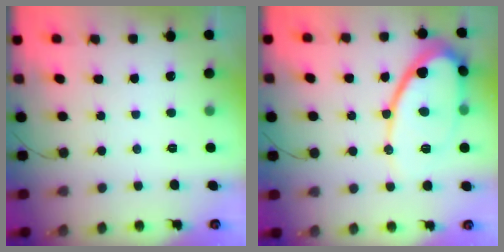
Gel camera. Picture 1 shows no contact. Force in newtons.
{"total": 14.8, "press": 14.7, "slide": 1.5}